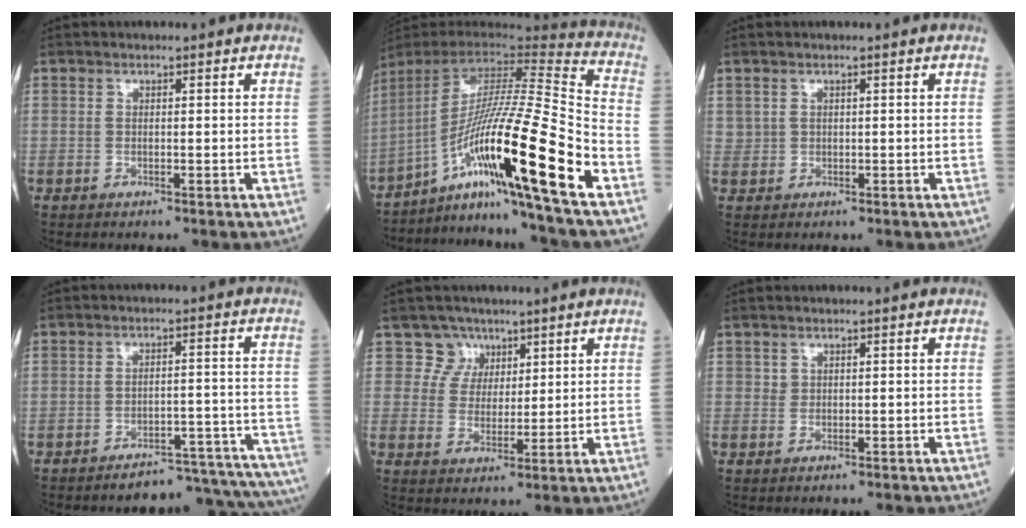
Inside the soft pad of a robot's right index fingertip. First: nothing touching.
{"total": 21.6, "force": [-10.4, -1.8, 18.9], "torque": [-0.337, -0.015, -0.190]}
{"total": 1.2, "force": [0.6, 1.1, 0.1], "torque": [0.009, 0.004, 0.008]}
{"total": 14.3, "force": [-14.1, 0.8, 2.3], "torque": [0.012, 0.028, -0.171]}
{"total": 4.6, "force": [2.9, 3.5, -0.7], "torque": [0.019, -0.001, 0.050]}
{"total": 0.6, "force": [0.2, 0.5, 0.1], "torque": [0.005, 0.003, 0.001]}